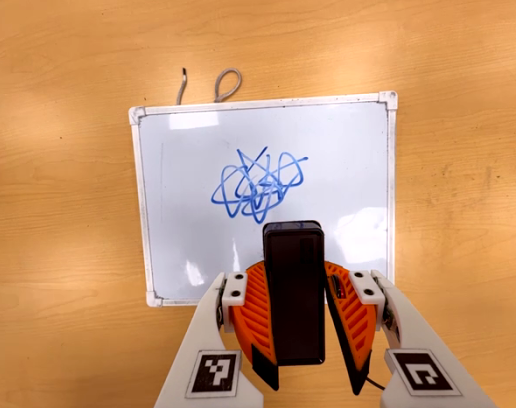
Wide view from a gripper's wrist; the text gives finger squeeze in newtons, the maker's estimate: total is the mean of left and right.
{"total": 6.7, "left": 6.7, "right": 6.7}